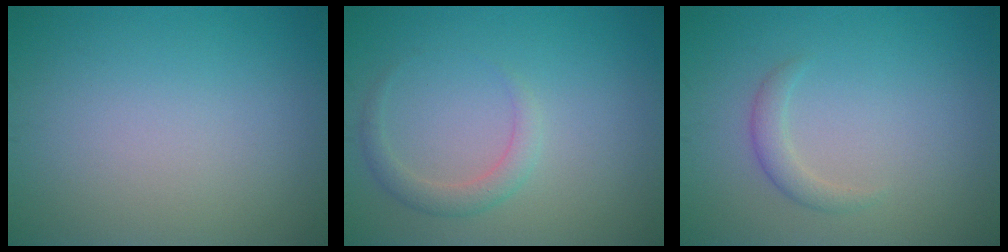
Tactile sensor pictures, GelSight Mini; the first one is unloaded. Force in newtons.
{"total": 1.9, "press": 1.9, "slide": 0.1}
{"total": 1.6, "press": 1.6, "slide": 0.0}